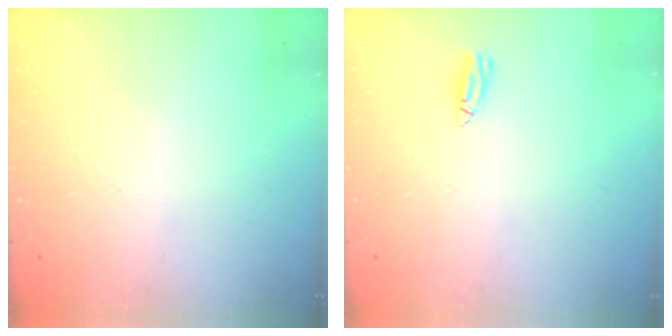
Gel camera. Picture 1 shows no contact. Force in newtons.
{"total": 4.8, "press": 4.8, "slide": 0.1}